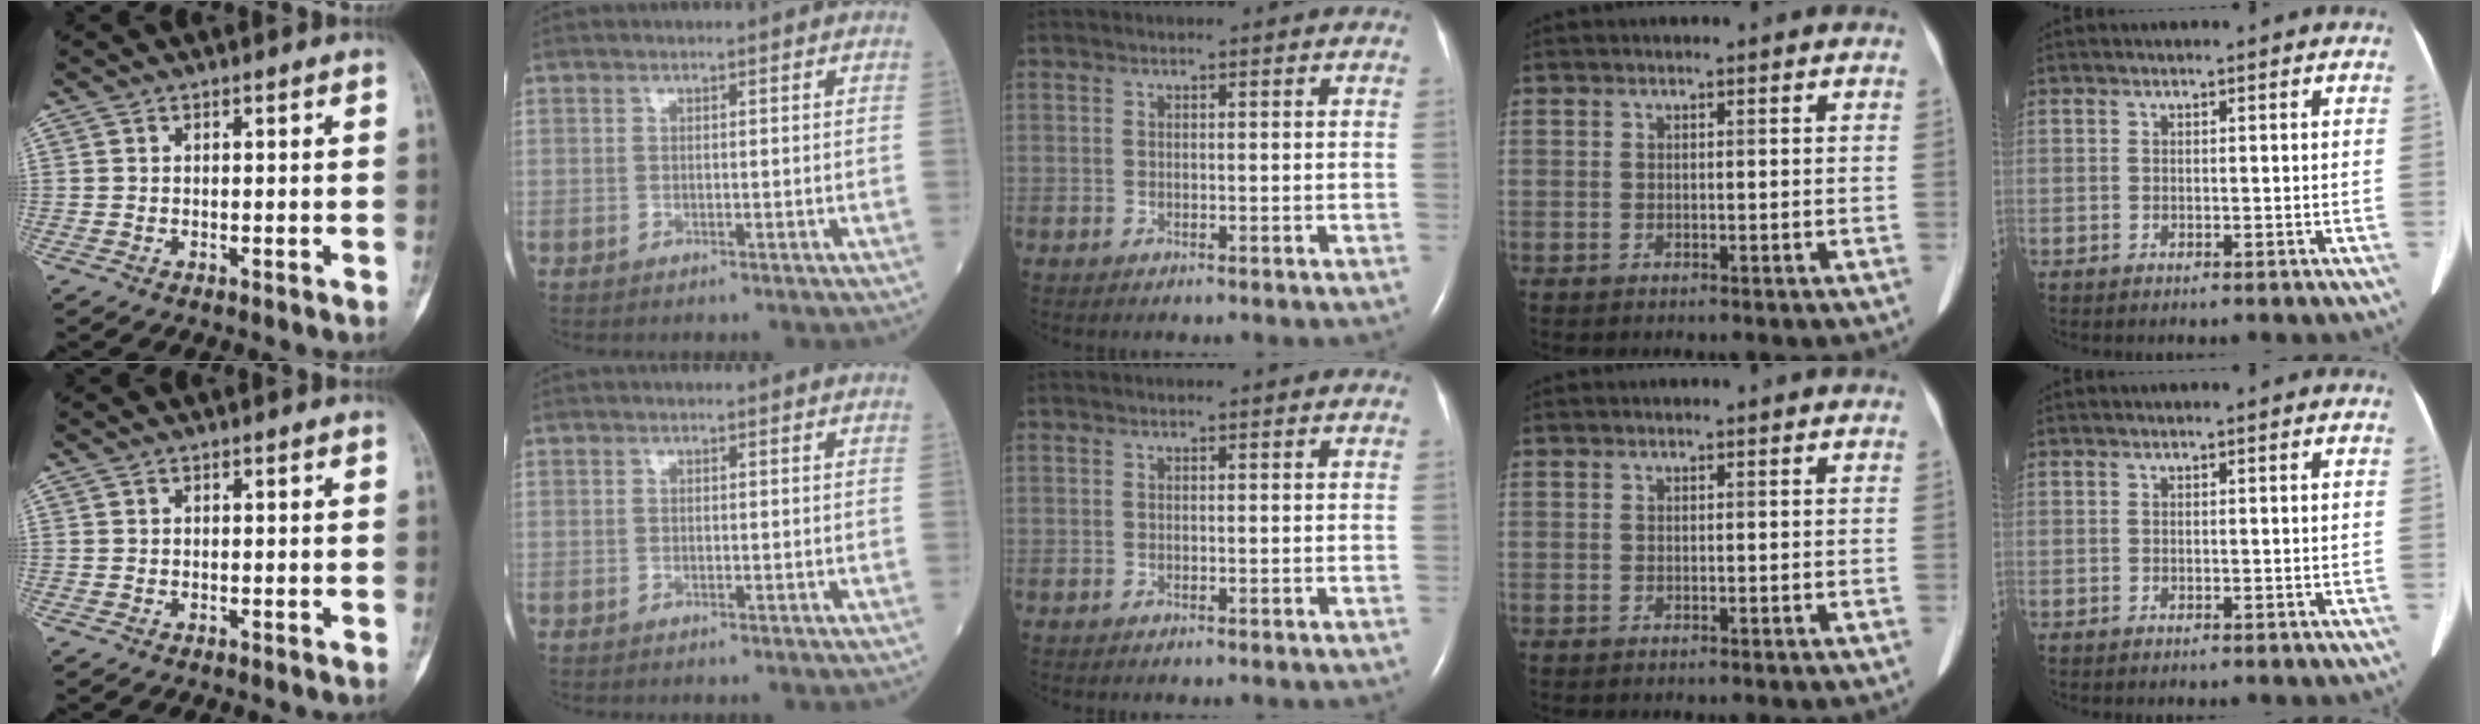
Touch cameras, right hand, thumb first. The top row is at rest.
{}